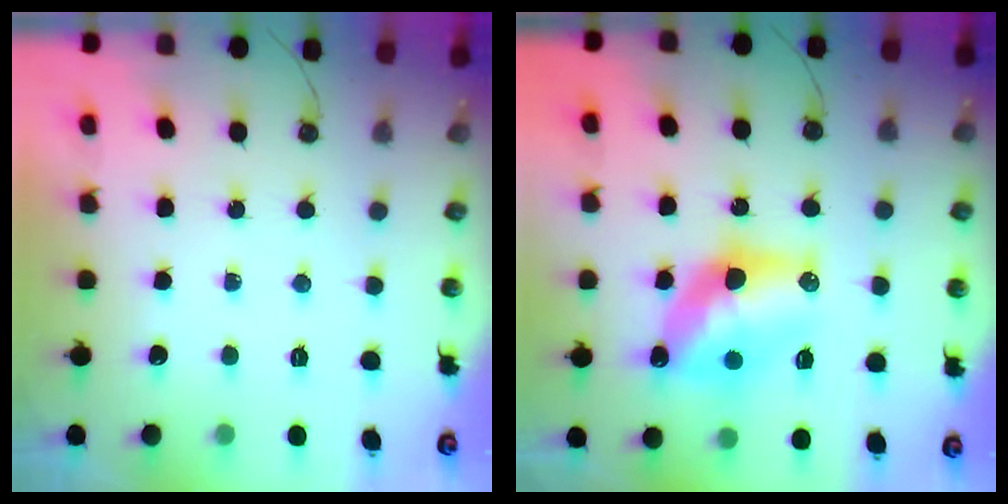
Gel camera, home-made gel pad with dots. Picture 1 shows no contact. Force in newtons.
{"total": 13.4, "press": 13.3, "slide": 1.0}